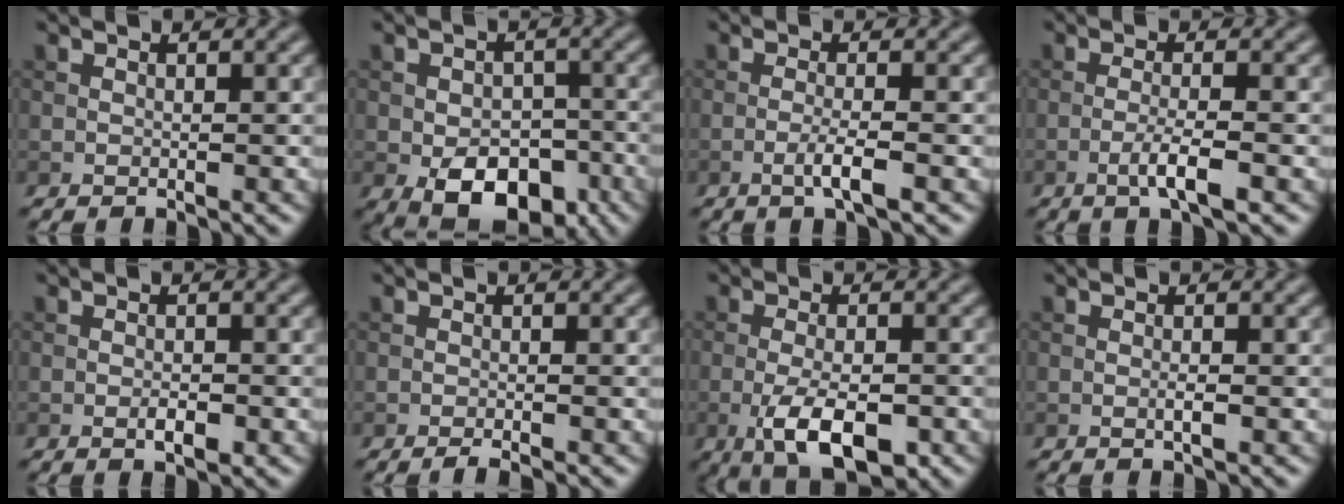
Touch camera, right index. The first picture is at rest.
{"total": 7.8, "force": [-3.3, 4.8, 5.2], "torque": [-0.083, -0.015, -0.049]}
{"total": 2.5, "force": [-1.0, 0.2, 2.3], "torque": [-0.042, 0.005, -0.024]}
{"total": 3.0, "force": [-1.3, 0.4, 2.7], "torque": [-0.049, 0.006, -0.028]}
{"total": 1.6, "force": [-0.7, 0.5, 1.4], "torque": [-0.024, 0.000, -0.012]}
{"total": 1.4, "force": [-1.0, 0.1, 0.9], "torque": [-0.013, 0.001, -0.018]}
{"total": 6.1, "force": [-2.4, 2.4, 5.1], "torque": [-0.095, -0.007, -0.040]}
{"total": 0.9, "force": [-0.3, 0.1, 0.9], "torque": [-0.018, 0.000, -0.007]}